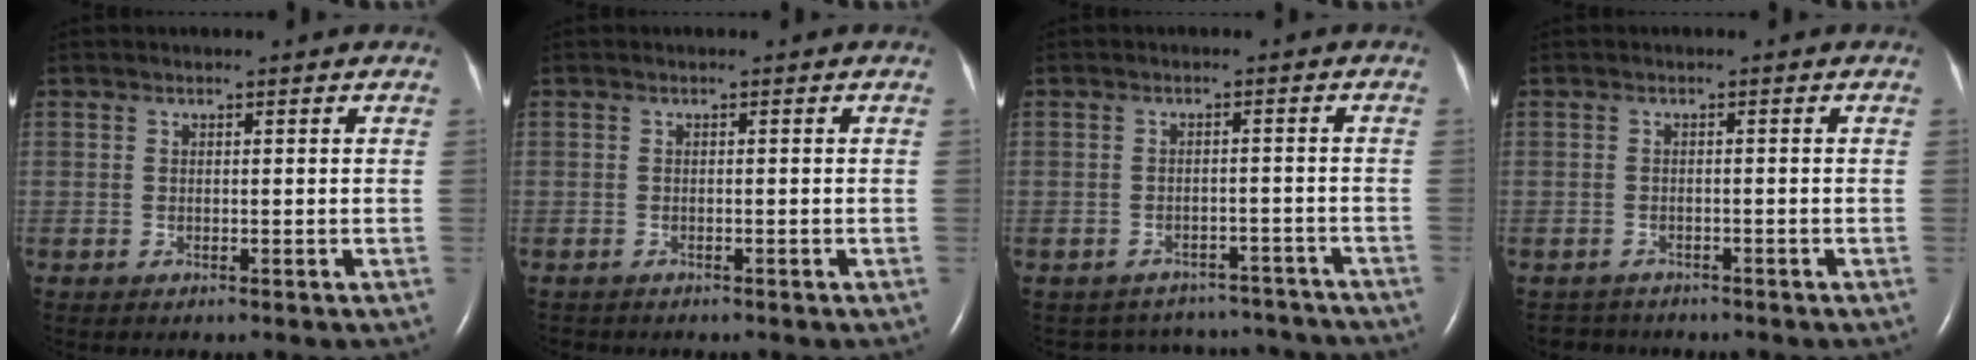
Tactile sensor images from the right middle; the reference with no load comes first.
{"total": 1.2, "force": [-1.1, 0.4, 0.2], "torque": [-0.007, -0.001, -0.015]}
{"total": 10.8, "force": [-10.0, 3.9, 0.2], "torque": [-0.003, 0.029, -0.110]}
{"total": 2.5, "force": [-2.2, 1.0, -0.5], "torque": [0.003, -0.003, -0.035]}